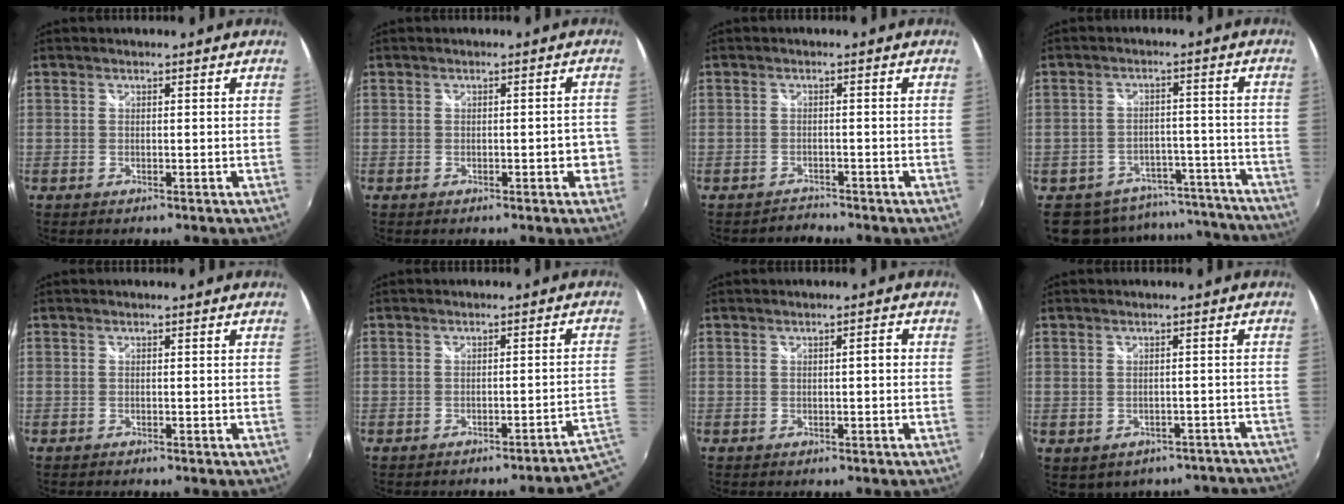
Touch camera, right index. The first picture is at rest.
{"total": 2.9, "force": [-1.2, 1.3, 2.3], "torque": [-0.025, 0.007, -0.013]}
{"total": 2.1, "force": [-1.9, 0.5, -0.5], "torque": [0.005, 0.000, -0.033]}
{"total": 14.9, "force": [-13.2, 6.8, 1.8], "torque": [-0.037, 0.052, -0.156]}
{"total": 0.6, "force": [-0.5, 0.2, -0.1], "torque": [0.002, -0.006, -0.010]}
{"total": 3.7, "force": [-2.8, -0.9, 2.3], "torque": [-0.026, -0.007, -0.035]}
{"total": 1.6, "force": [0.0, 0.4, 1.5], "torque": [-0.021, 0.005, -0.001]}
{"total": 11.8, "force": [-8.9, 6.8, 3.5], "torque": [-0.066, 0.007, -0.082]}